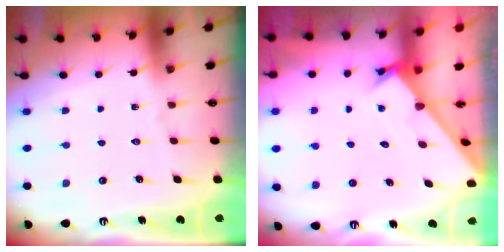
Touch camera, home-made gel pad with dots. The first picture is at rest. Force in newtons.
{"total": 1.7, "press": 1.7, "slide": 0.1}